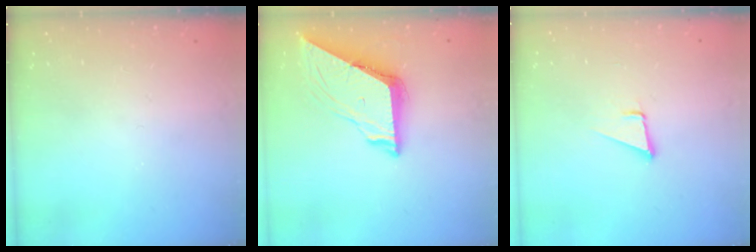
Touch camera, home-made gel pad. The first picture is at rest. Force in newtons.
{"total": 8.2, "press": 8.1, "slide": 0.9}
{"total": 3.4, "press": 2.6, "slide": 2.2}